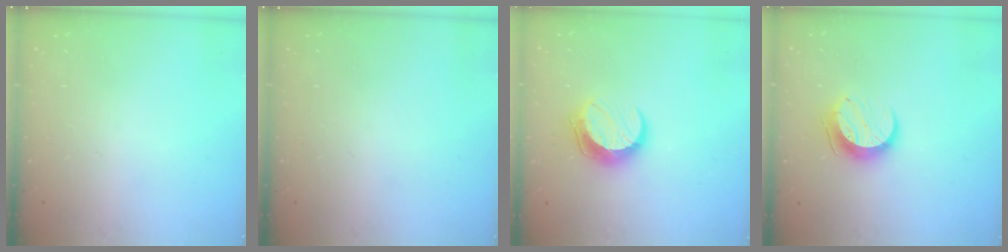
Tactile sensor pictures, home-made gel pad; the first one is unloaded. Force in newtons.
{"total": 0.0}
{"total": 10.4, "press": 10.4, "slide": 0.5}
{"total": 9.4, "press": 9.4, "slide": 0.2}